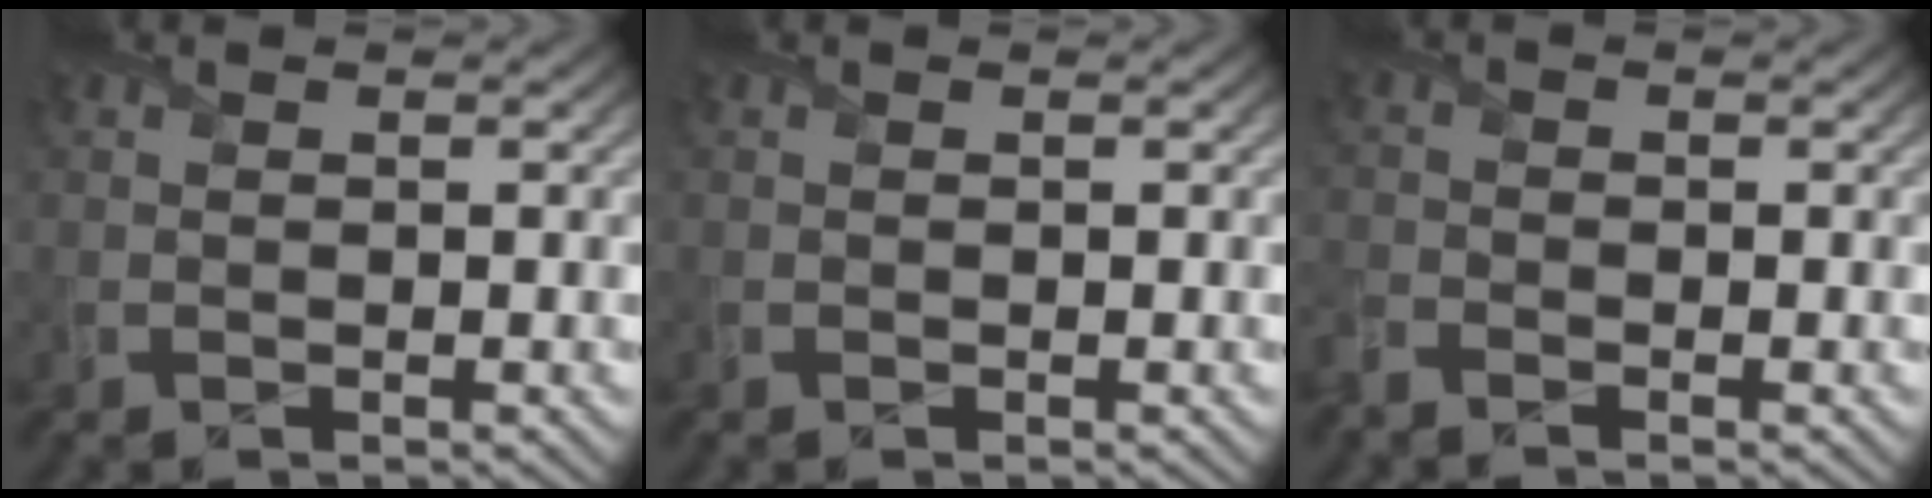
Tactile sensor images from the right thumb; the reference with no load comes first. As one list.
[{"total": 0.0}, {"total": 2.4, "force": [-2.1, 0.8, 0.9], "torque": [-0.026, -0.013, -0.056]}]